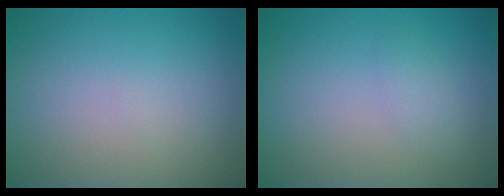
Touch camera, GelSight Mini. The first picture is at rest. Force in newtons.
{"total": 1.2, "press": 1.2, "slide": 0.0}